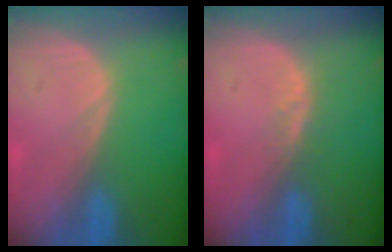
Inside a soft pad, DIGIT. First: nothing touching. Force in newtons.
{"total": 1.9, "press": 1.4, "slide": 1.3}